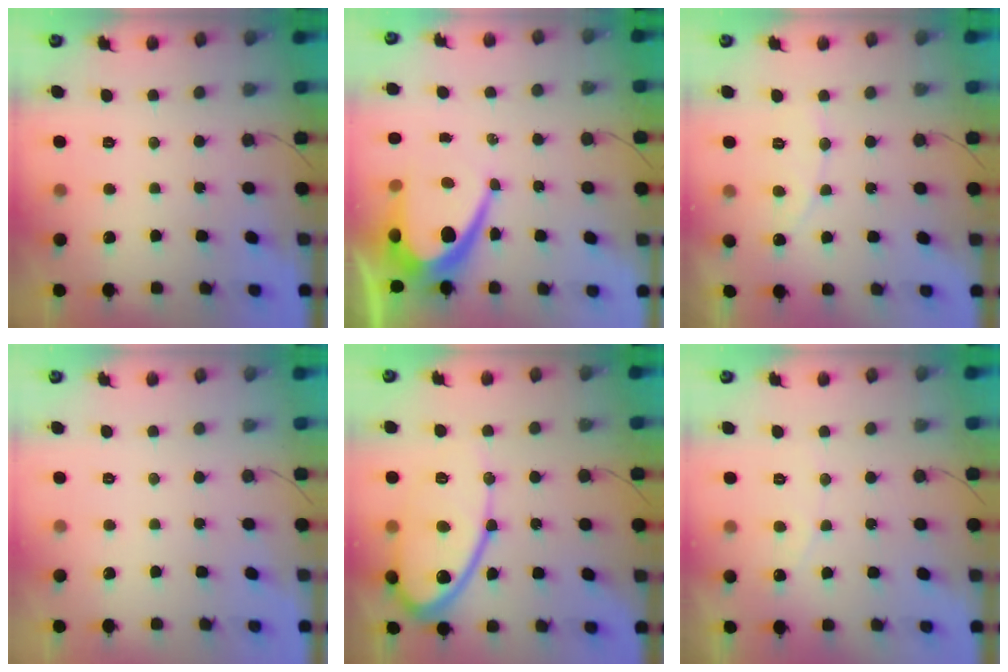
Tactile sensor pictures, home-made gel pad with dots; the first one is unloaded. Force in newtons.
{"total": 11.8, "press": 11.8, "slide": 0.8}
{"total": 6.5, "press": 6.5, "slide": 0.4}
{"total": 0.0}
{"total": 14.2, "press": 14.2, "slide": 1.1}
{"total": 2.5, "press": 2.5, "slide": 0.1}